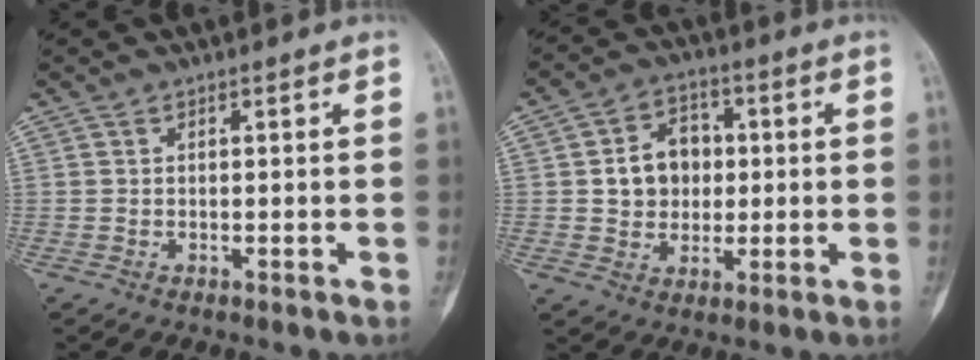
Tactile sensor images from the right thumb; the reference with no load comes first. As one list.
[{"total": 9.3, "force": [0.8, 7.7, 5.2], "torque": [-0.045, 0.010, 0.010]}]